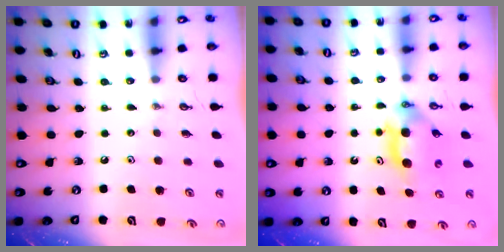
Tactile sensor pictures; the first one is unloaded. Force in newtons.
{"total": 6.4, "press": 4.9, "slide": 4.1}